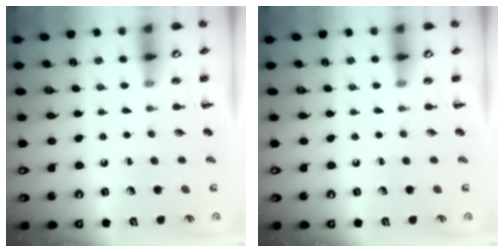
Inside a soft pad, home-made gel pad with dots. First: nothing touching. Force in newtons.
{"total": 0.0}